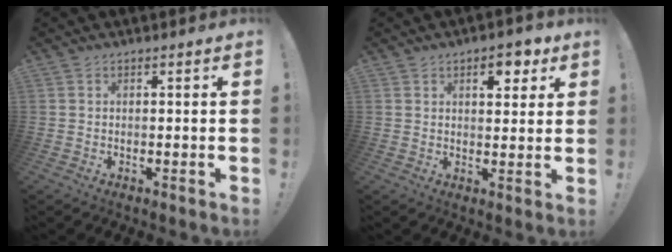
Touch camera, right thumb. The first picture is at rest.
{"total": 6.6, "force": [3.4, 3.5, 4.4], "torque": [-0.043, -0.012, 0.052]}